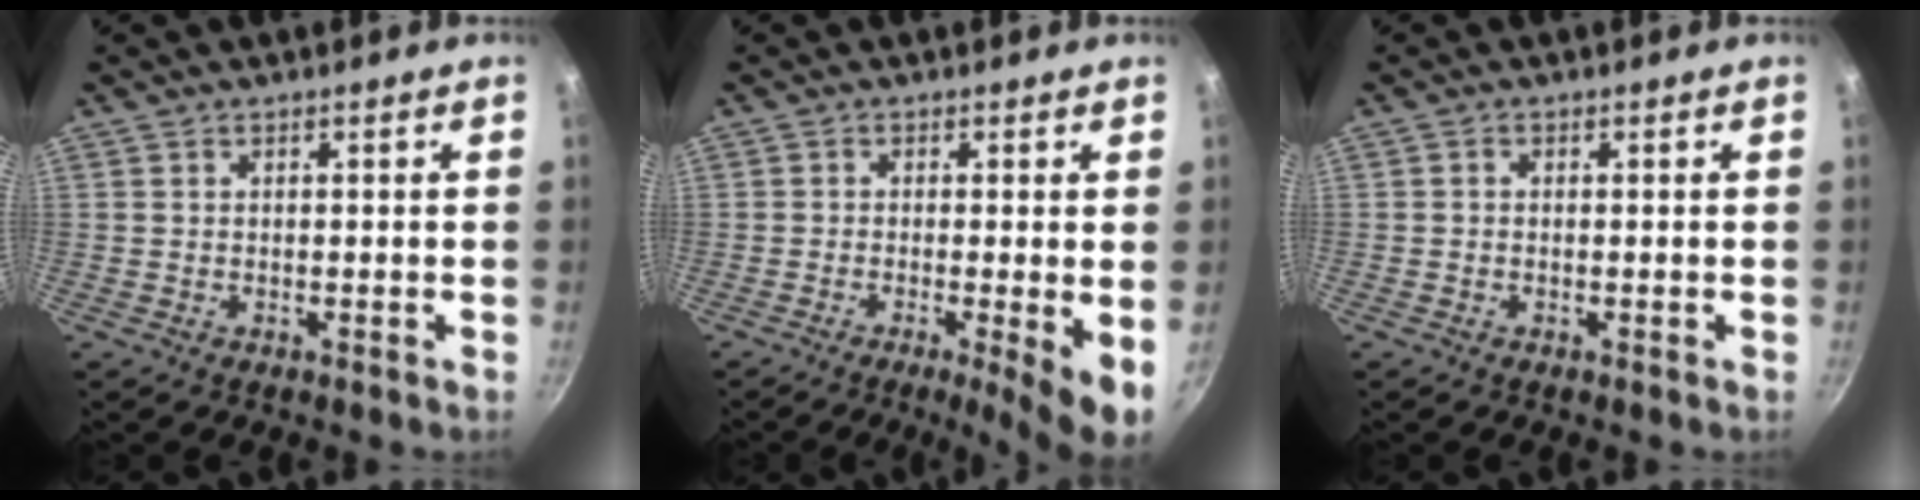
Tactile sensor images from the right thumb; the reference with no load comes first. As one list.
[{"total": 6.6, "force": [-1.4, 0.8, 6.4], "torque": [-0.095, -0.010, -0.021]}, {"total": 0.6, "force": [0.0, 0.4, 0.4], "torque": [-0.007, 0.005, -0.002]}]